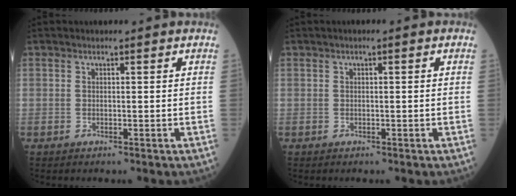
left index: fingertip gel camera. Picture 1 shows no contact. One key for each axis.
{"total": 0.7, "fx": 0.2, "fy": 0.1, "fz": 0.7, "tx": -0.009, "ty": 0.004, "tz": 0.000}